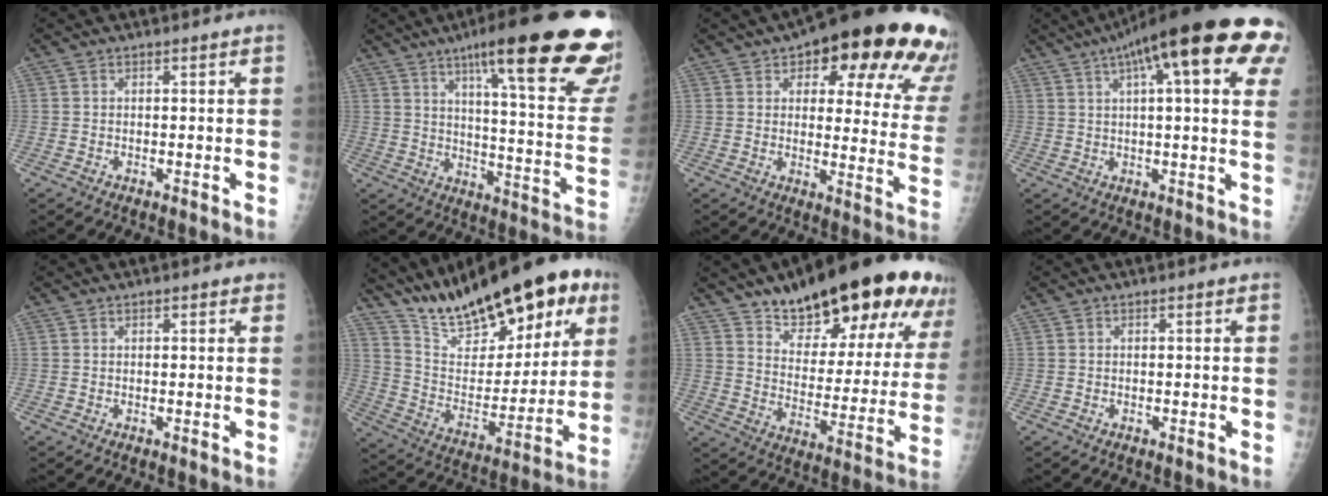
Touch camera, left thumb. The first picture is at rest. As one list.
[{"total": 30.3, "force": [18.8, 4.8, 23.3], "torque": [-0.253, -0.066, 0.257]}, {"total": 26.4, "force": [15.4, 9.7, 19.1], "torque": [-0.202, -0.033, 0.184]}, {"total": 24.9, "force": [11.4, 6.0, 21.3], "torque": [-0.280, 0.031, 0.150]}, {"total": 1.2, "force": [0.7, 0.5, 0.8], "torque": [-0.004, 0.000, 0.005]}, {"total": 26.6, "force": [17.9, 10.0, 16.9], "torque": [-0.223, -0.055, 0.293]}, {"total": 29.1, "force": [19.1, 10.4, 19.4], "torque": [-0.243, -0.063, 0.275]}, {"total": 0.0}]